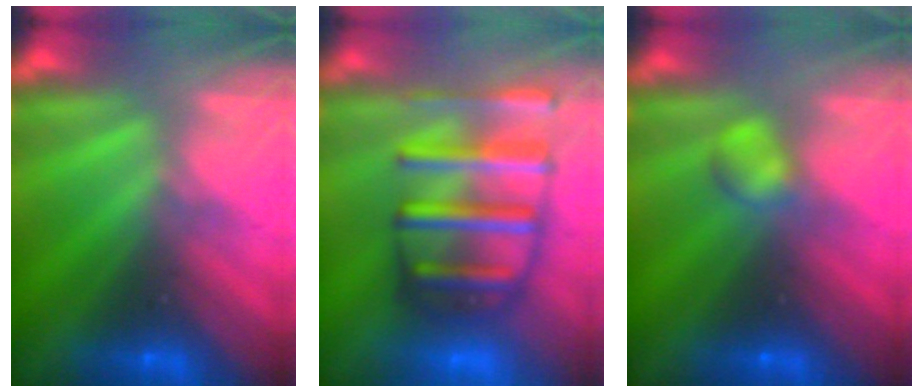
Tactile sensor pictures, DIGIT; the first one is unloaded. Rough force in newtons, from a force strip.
{"total": 7.0}
{"total": 2.2}